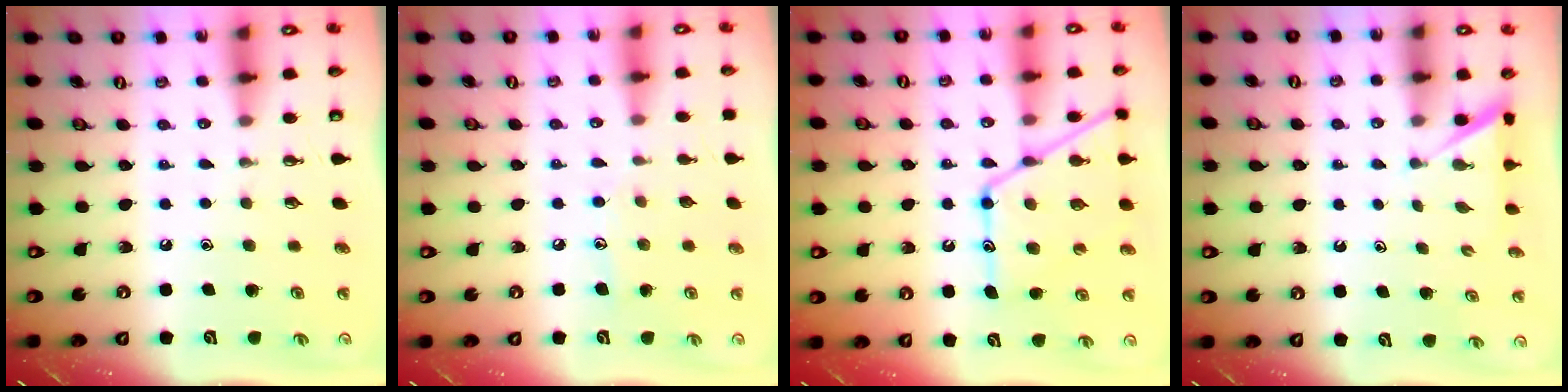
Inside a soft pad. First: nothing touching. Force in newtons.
{"total": 6.3, "press": 6.3, "slide": 0.3}
{"total": 15.7, "press": 15.6, "slide": 1.4}
{"total": 2.4, "press": 2.4, "slide": 0.3}